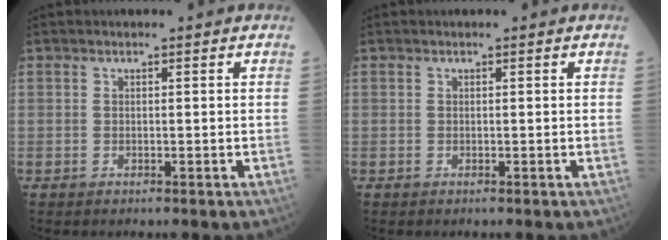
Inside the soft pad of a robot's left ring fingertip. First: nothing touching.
{"total": 0.0}